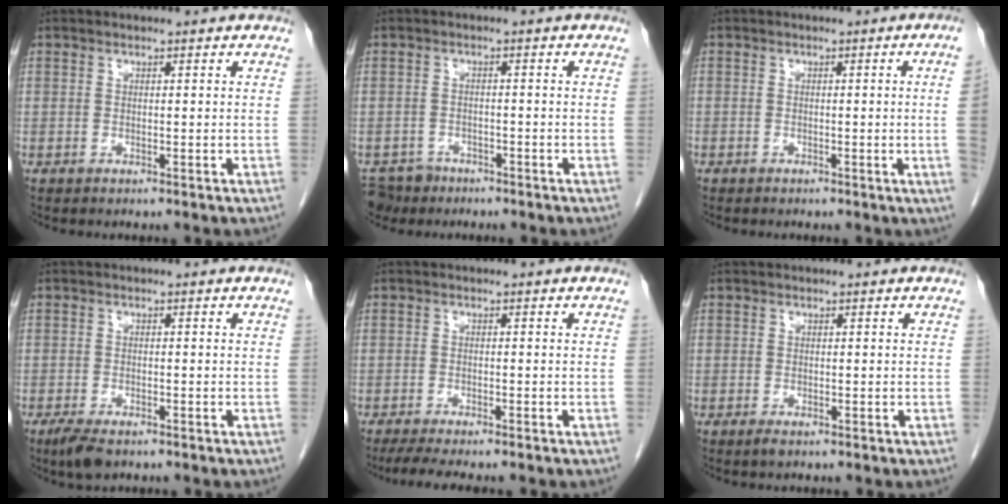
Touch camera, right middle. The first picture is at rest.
{"total": 4.4, "force": [-3.4, 2.8, 0.0], "torque": [0.002, 0.002, -0.056]}
{"total": 3.1, "force": [-0.4, -1.1, 2.9], "torque": [-0.033, -0.003, -0.006]}
{"total": 3.7, "force": [-2.6, 1.3, 2.3], "torque": [-0.050, -0.008, -0.041]}
{"total": 5.7, "force": [-4.7, 0.6, 3.2], "torque": [-0.046, -0.013, -0.073]}
{"total": 0.9, "force": [-0.6, 0.3, 0.6], "torque": [-0.014, -0.003, -0.007]}